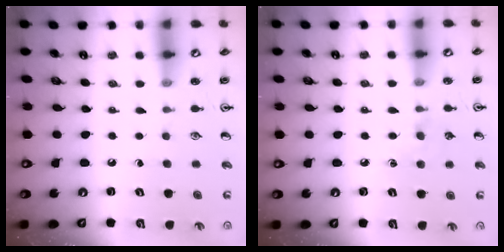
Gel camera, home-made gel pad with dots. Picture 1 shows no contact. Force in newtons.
{"total": 5.9, "press": 5.8, "slide": 0.8}